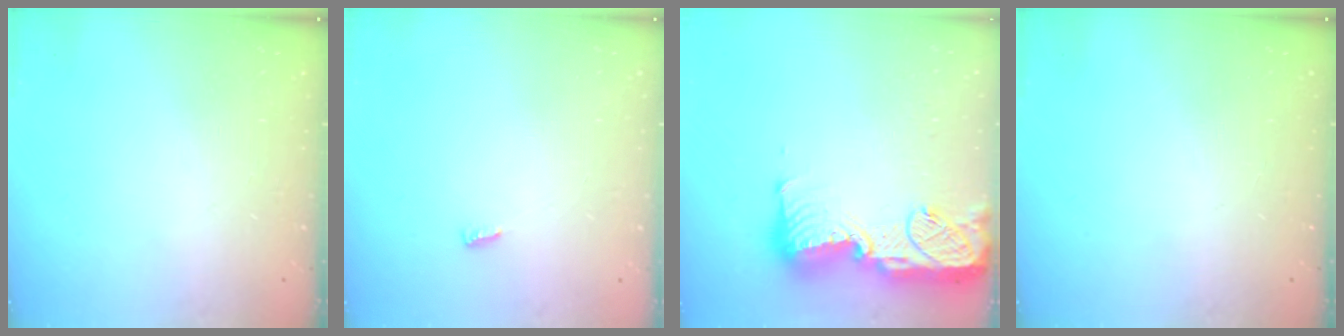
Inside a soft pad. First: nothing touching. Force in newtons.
{"total": 2.8, "press": 2.8, "slide": 0.4}
{"total": 19.4, "press": 19.0, "slide": 3.7}
{"total": 0.0}